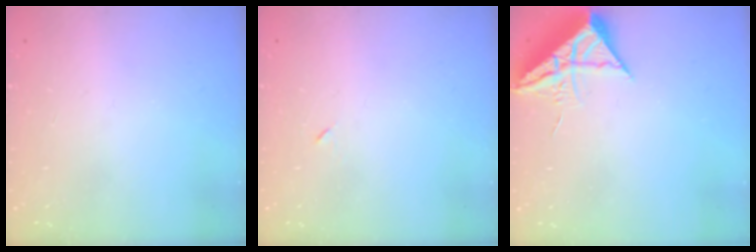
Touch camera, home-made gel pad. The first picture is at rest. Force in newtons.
{"total": 3.3, "press": 3.2, "slide": 0.7}
{"total": 10.0, "press": 9.9, "slide": 0.8}